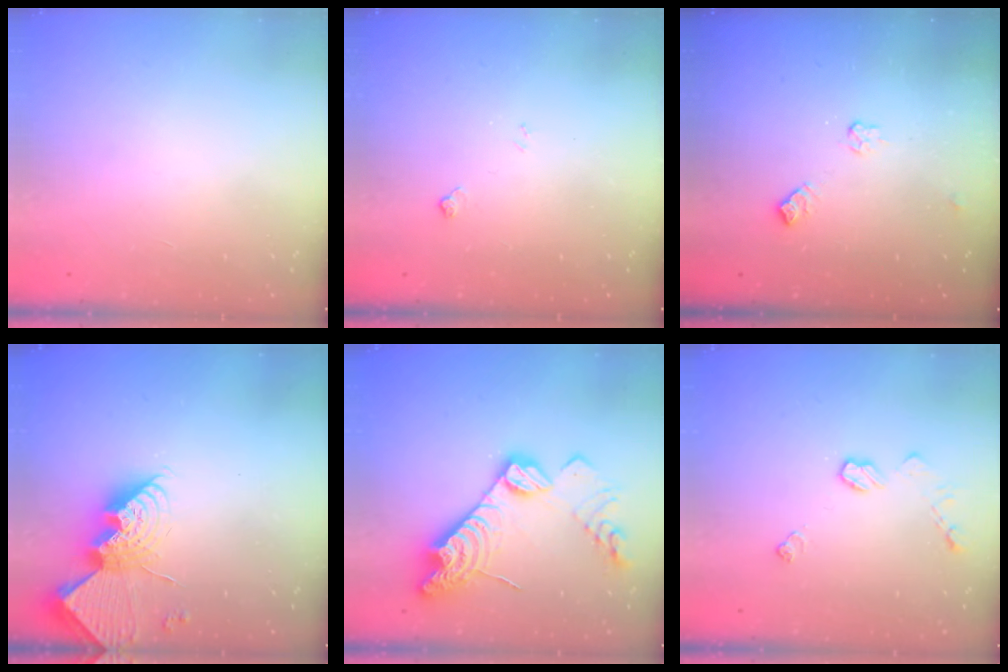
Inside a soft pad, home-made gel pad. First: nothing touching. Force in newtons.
{"total": 4.3, "press": 4.3, "slide": 0.7}
{"total": 6.7, "press": 6.7, "slide": 0.9}
{"total": 15.8, "press": 15.7, "slide": 1.0}
{"total": 19.7, "press": 19.6, "slide": 1.7}
{"total": 6.5, "press": 6.5, "slide": 0.4}